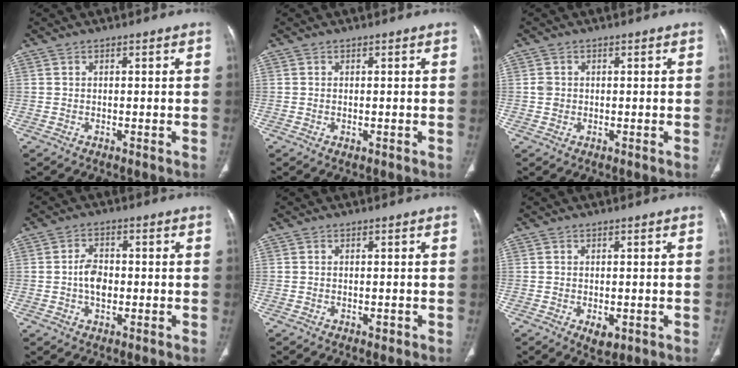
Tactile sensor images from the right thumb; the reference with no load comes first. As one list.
[{"total": 0.8, "force": [-0.2, 0.4, 0.6], "torque": [-0.014, -0.002, -0.001]}, {"total": 1.7, "force": [0.0, 1.5, 0.7], "torque": [-0.006, 0.003, 0.002]}, {"total": 4.9, "force": [-0.5, 3.2, 3.7], "torque": [-0.058, 0.010, -0.013]}, {"total": 0.7, "force": [-0.3, 0.5, 0.5], "torque": [-0.007, -0.001, -0.004]}, {"total": 3.0, "force": [-0.9, 1.8, 2.3], "torque": [-0.031, -0.005, -0.007]}]